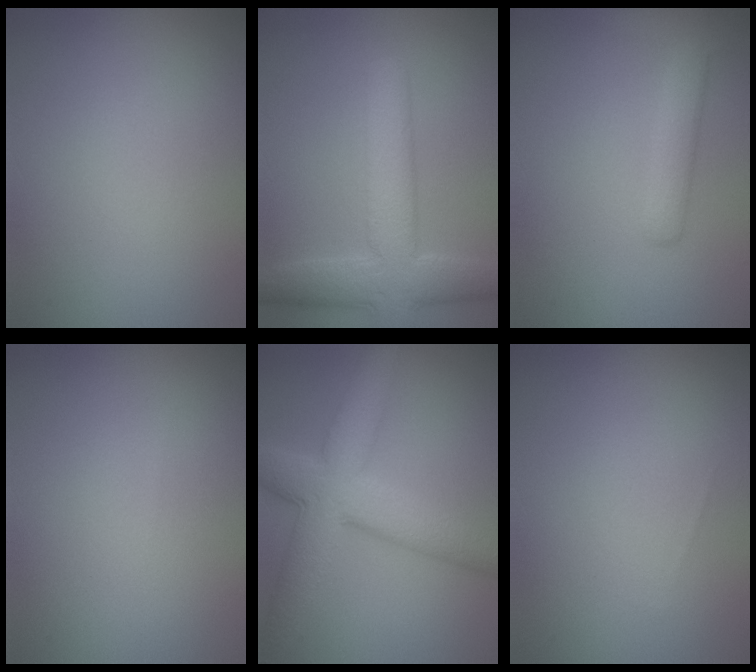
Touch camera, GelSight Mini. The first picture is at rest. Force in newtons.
{"total": 6.8, "press": 6.8, "slide": 0.3}
{"total": 2.8, "press": 2.8, "slide": 0.1}
{"total": 0.0}
{"total": 7.3, "press": 7.3, "slide": 0.2}
{"total": 0.0}